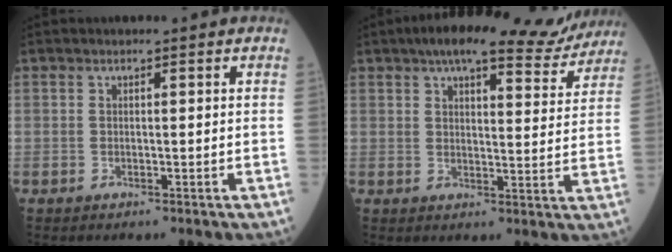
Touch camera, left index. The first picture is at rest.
{"total": 15.6, "force": [13.4, 3.7, 7.2], "torque": [-0.087, 0.014, 0.167]}